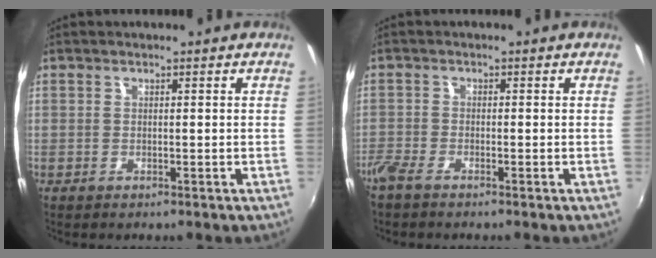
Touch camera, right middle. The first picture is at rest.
{"total": 3.2, "force": [-2.7, 0.6, 1.6], "torque": [-0.045, -0.009, -0.057]}